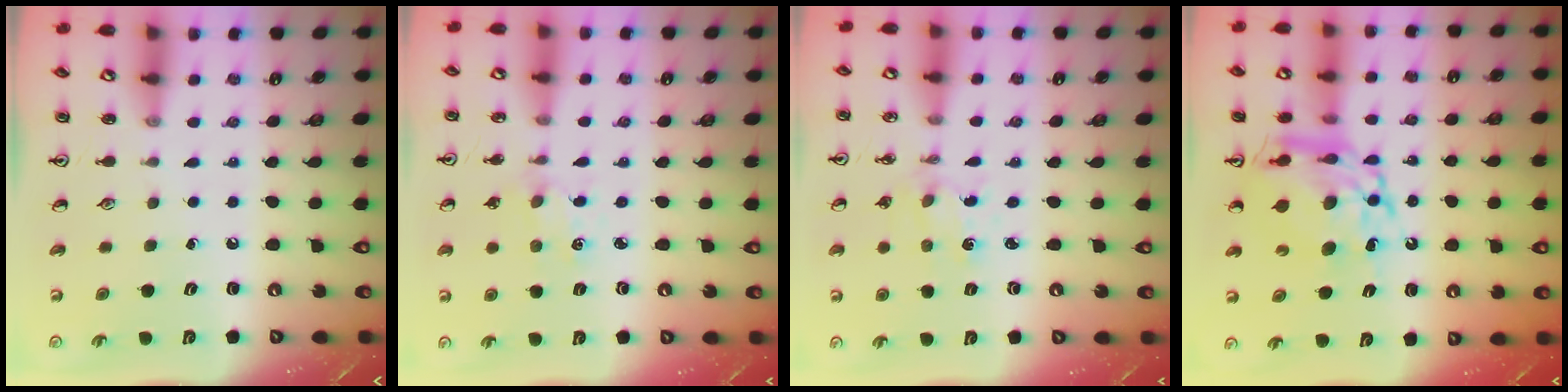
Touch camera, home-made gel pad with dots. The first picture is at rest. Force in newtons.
{"total": 1.9, "press": 1.9, "slide": 0.3}
{"total": 1.2, "press": 1.1, "slide": 0.3}
{"total": 14.9, "press": 14.8, "slide": 1.8}